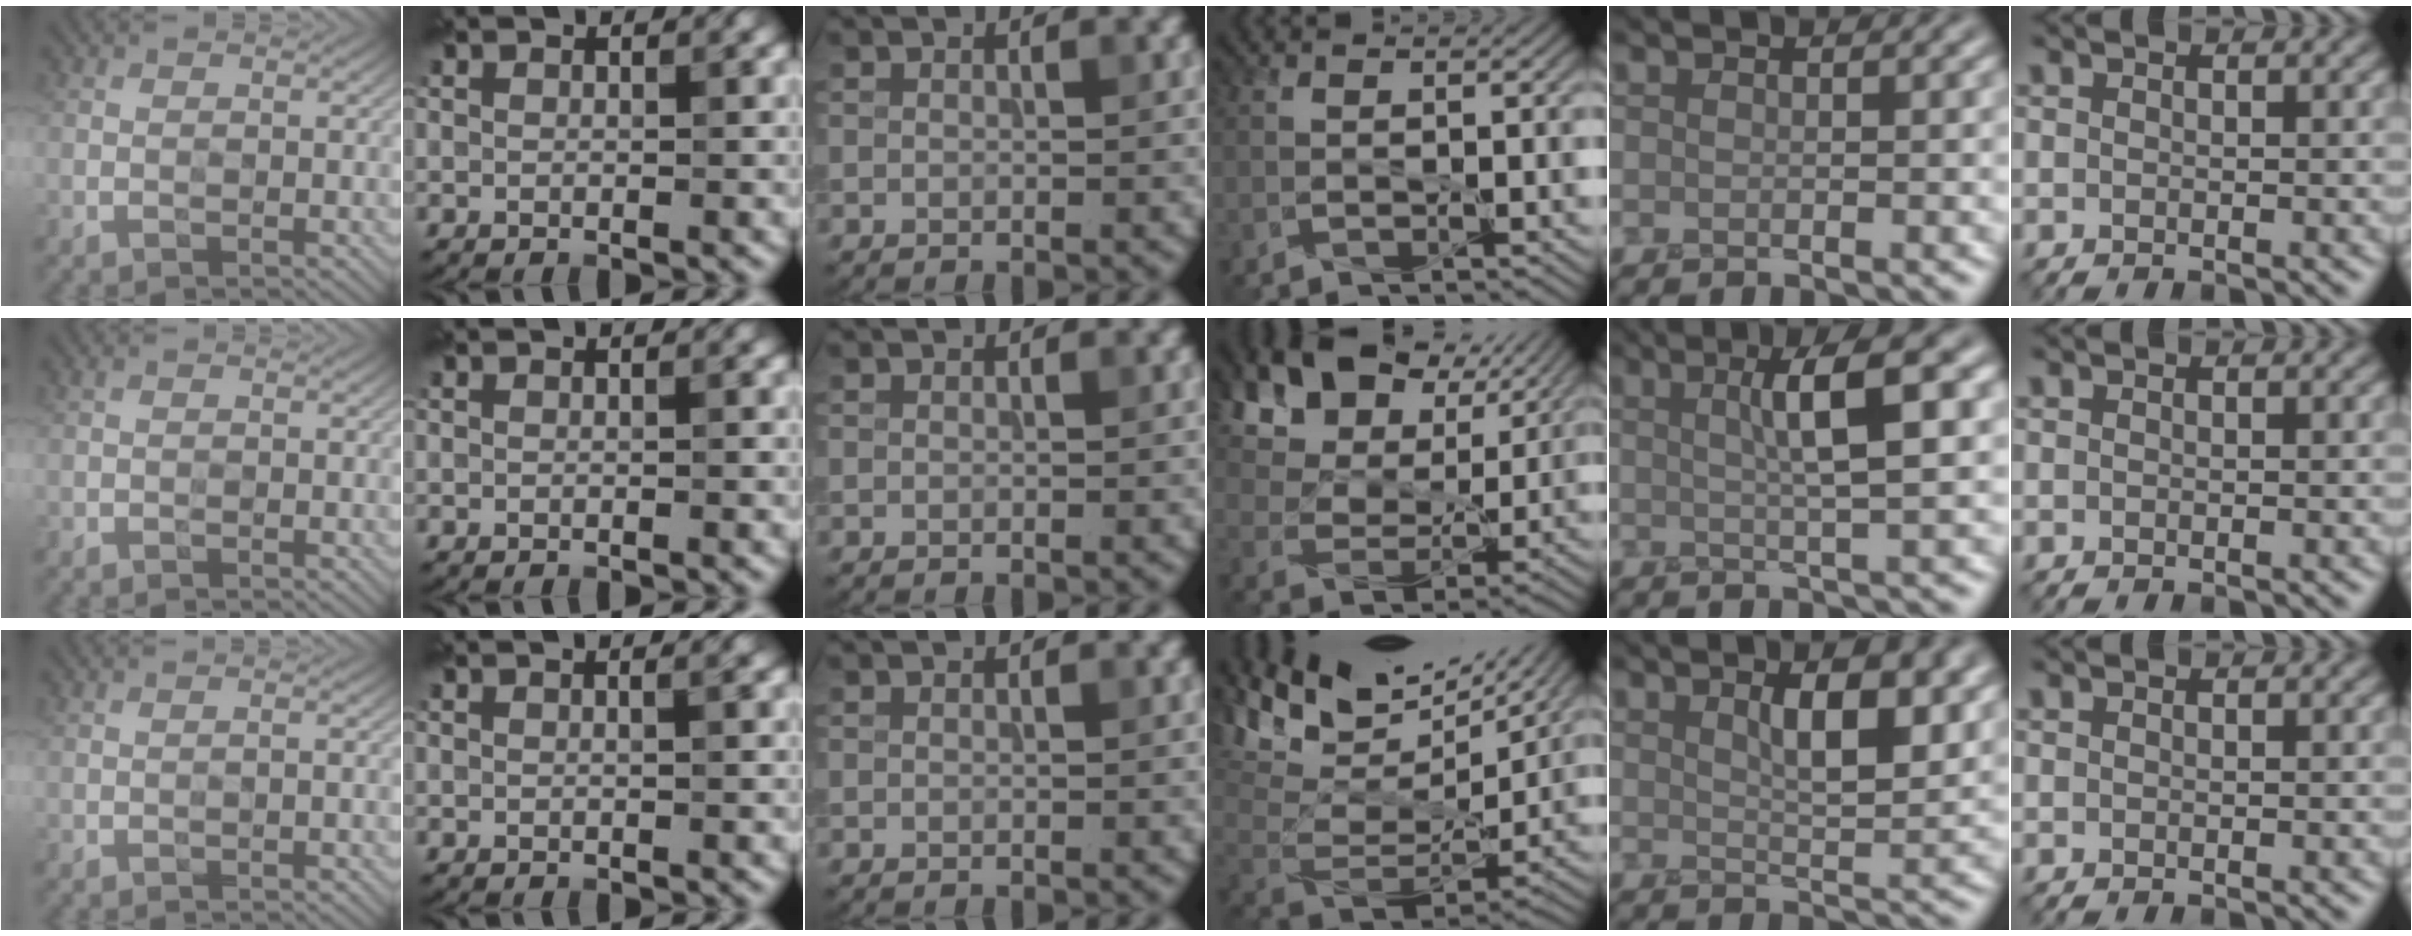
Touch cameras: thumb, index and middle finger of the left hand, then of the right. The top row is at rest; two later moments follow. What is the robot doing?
{"motion": "peel", "object": "velcro strap"}